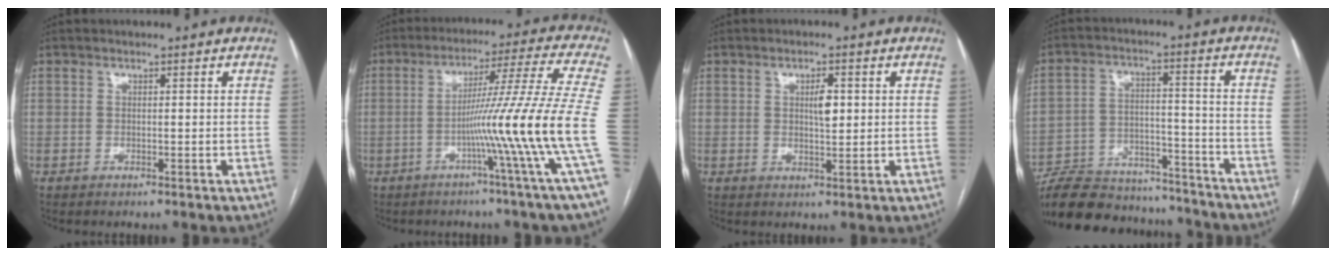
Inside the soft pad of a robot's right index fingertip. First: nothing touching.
{"total": 15.7, "force": [-3.9, -4.2, 14.6], "torque": [-0.224, -0.009, -0.072]}
{"total": 3.1, "force": [0.7, 1.0, 2.8], "torque": [-0.045, 0.001, 0.012]}
{"total": 20.9, "force": [-19.0, 6.1, 6.4], "torque": [-0.141, 0.004, -0.283]}